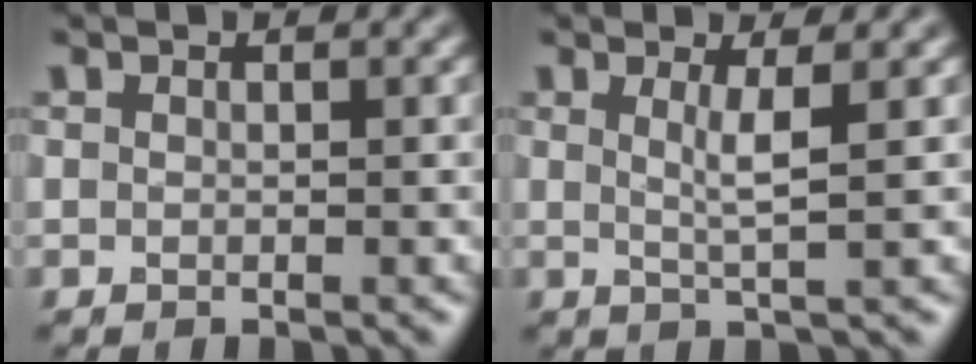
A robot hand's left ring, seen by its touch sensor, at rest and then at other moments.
{"total": 2.4, "force": [0.6, 0.4, 2.3], "torque": [-0.039, -0.005, 0.007]}